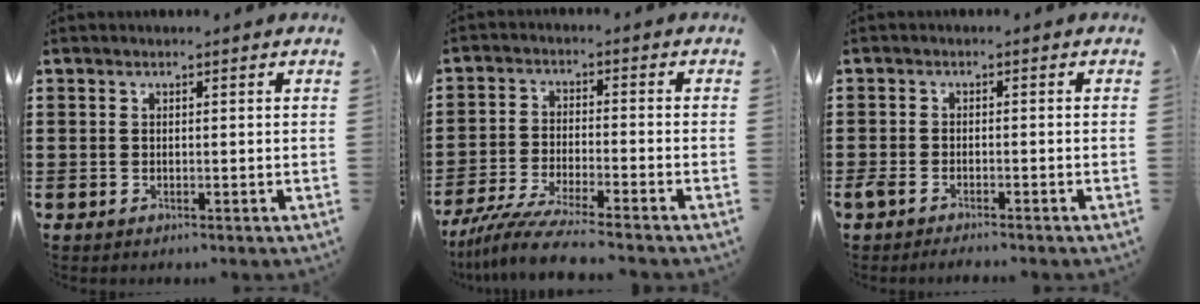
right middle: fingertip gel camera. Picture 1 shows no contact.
{"total": 6.8, "force": [-6.0, -0.2, 3.1], "torque": [-0.071, -0.016, -0.117]}
{"total": 1.6, "force": [-1.4, 0.4, 0.8], "torque": [-0.024, -0.002, -0.029]}